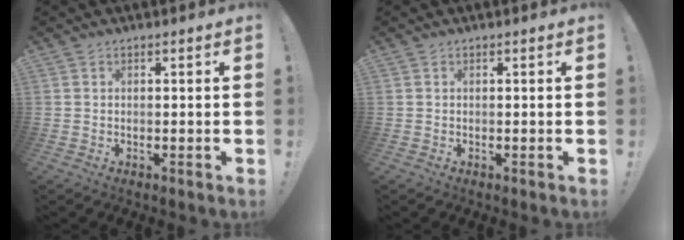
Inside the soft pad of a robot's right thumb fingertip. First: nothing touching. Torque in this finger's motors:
{"motor_torque": [-0.02, 0.02, 0.00, 0.00, 0.00]}